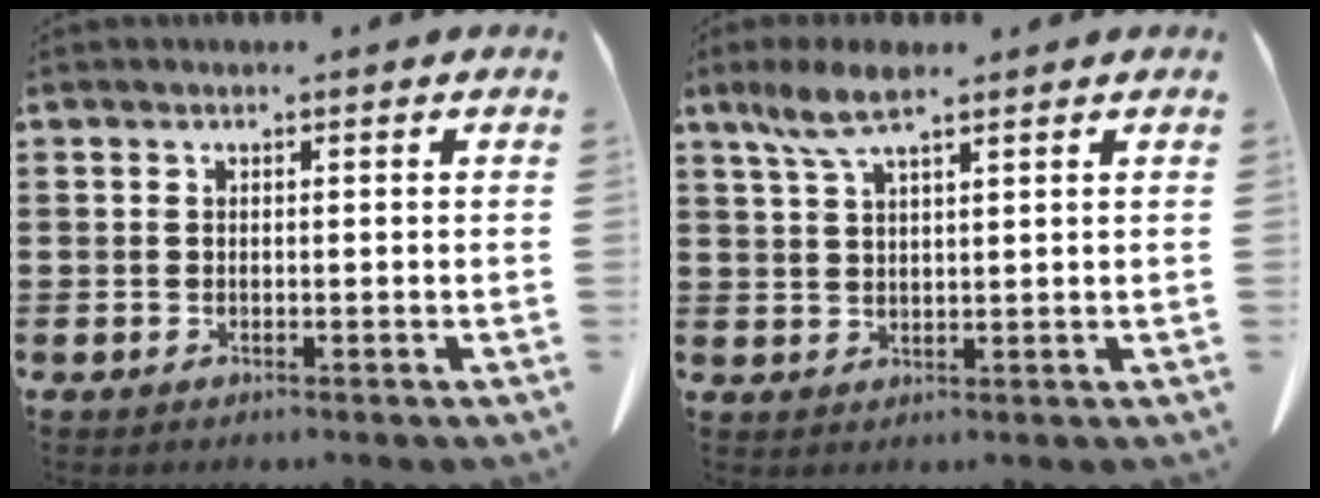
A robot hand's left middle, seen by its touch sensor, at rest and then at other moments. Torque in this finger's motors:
{"motor_torque": [1.39, -0.44, 0.20, 0.09]}